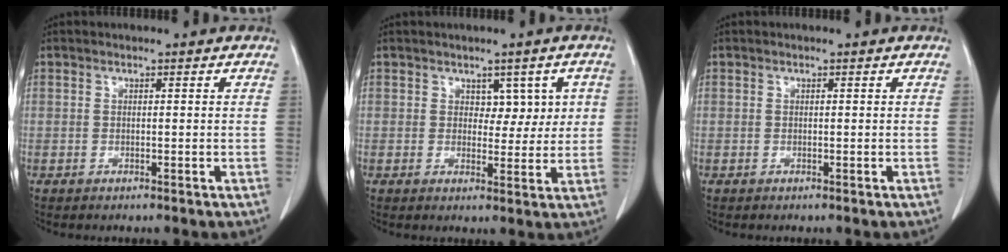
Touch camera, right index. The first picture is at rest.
{"total": 4.0, "force": [1.3, 2.6, 2.8], "torque": [-0.022, 0.007, 0.021]}
{"total": 0.0}